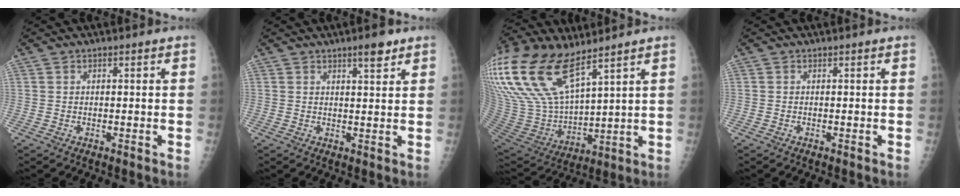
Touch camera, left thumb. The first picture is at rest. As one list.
[{"total": 3.9, "force": [2.6, 1.0, 2.7], "torque": [-0.034, -0.015, 0.038]}, {"total": 23.3, "force": [14.6, 9.2, 15.6], "torque": [-0.346, -0.035, 0.292]}, {"total": 0.0}]